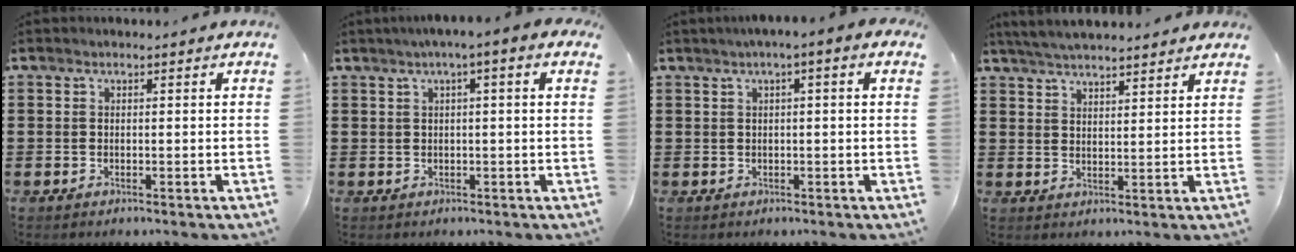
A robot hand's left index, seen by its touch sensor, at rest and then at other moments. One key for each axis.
{"total": 2.1, "fx": 0.2, "fy": 0.0, "fz": 2.1, "tx": -0.040, "ty": 0.000, "tz": 0.002}
{"total": 1.7, "fx": -0.1, "fy": 0.1, "fz": 1.7, "tx": -0.029, "ty": -0.002, "tz": -0.002}
{"total": 4.3, "fx": 4.2, "fy": 0.3, "fz": 0.8, "tx": -0.029, "ty": -0.009, "tz": 0.078}